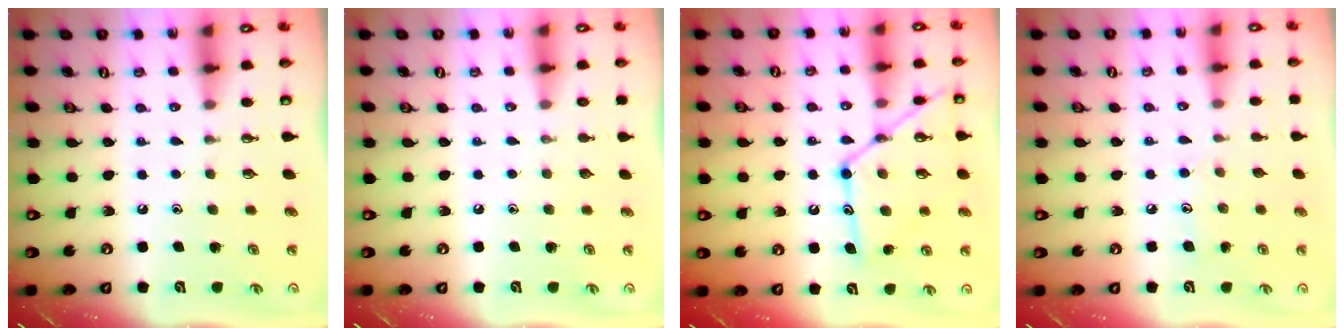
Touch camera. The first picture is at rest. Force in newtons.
{"total": 0.0}
{"total": 16.3, "press": 16.3, "slide": 1.4}
{"total": 6.1, "press": 6.1, "slide": 0.3}